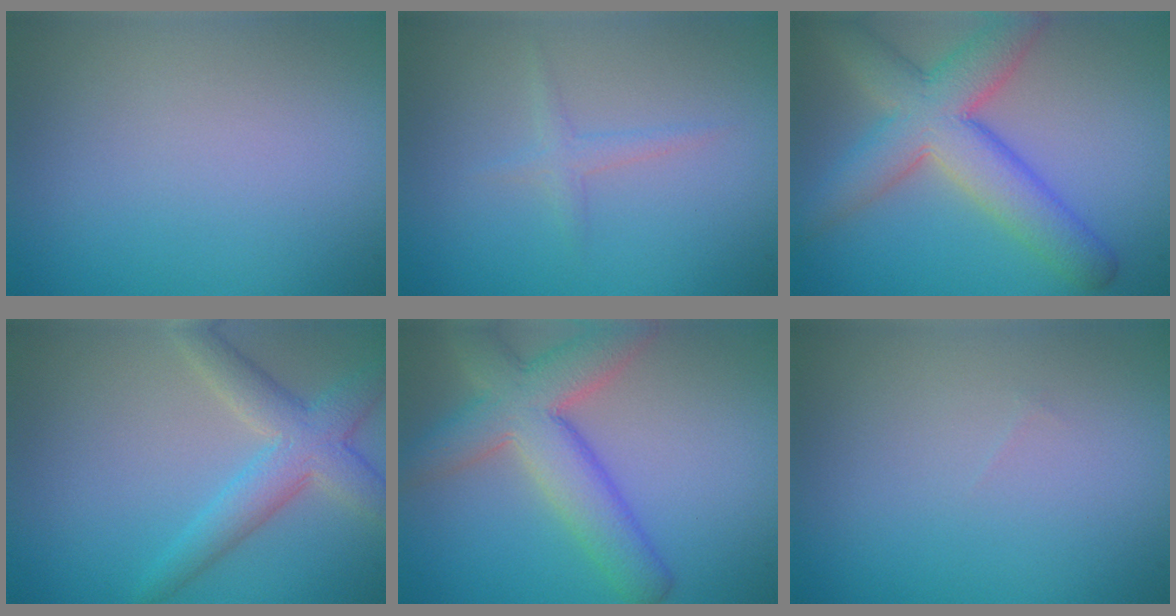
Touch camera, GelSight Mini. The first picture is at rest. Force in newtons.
{"total": 1.2, "press": 1.2, "slide": 0.1}
{"total": 7.4, "press": 7.4, "slide": 0.2}
{"total": 3.5, "press": 3.5, "slide": 0.2}
{"total": 6.9, "press": 6.9, "slide": 0.3}
{"total": 0.0}